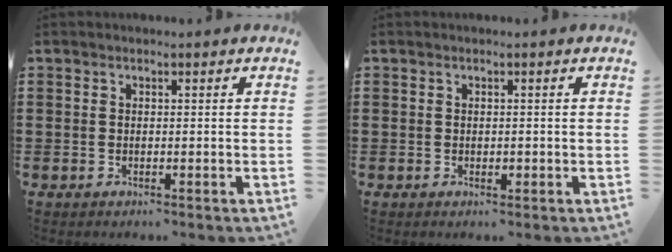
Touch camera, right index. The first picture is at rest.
{"total": 0.6, "force": [0.0, 0.4, 0.3], "torque": [-0.006, 0.003, -0.001]}